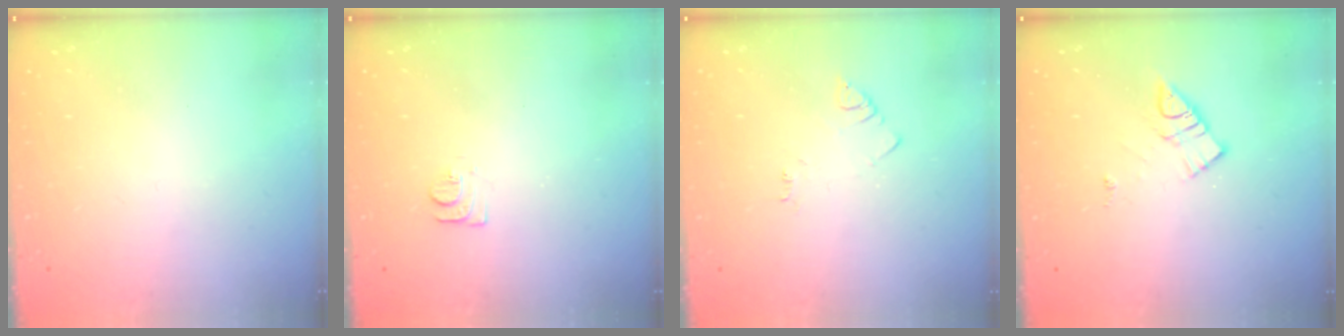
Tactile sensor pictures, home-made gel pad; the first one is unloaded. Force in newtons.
{"total": 6.2, "press": 6.1, "slide": 0.6}
{"total": 2.7, "press": 2.7, "slide": 0.4}
{"total": 9.3, "press": 9.3, "slide": 0.5}